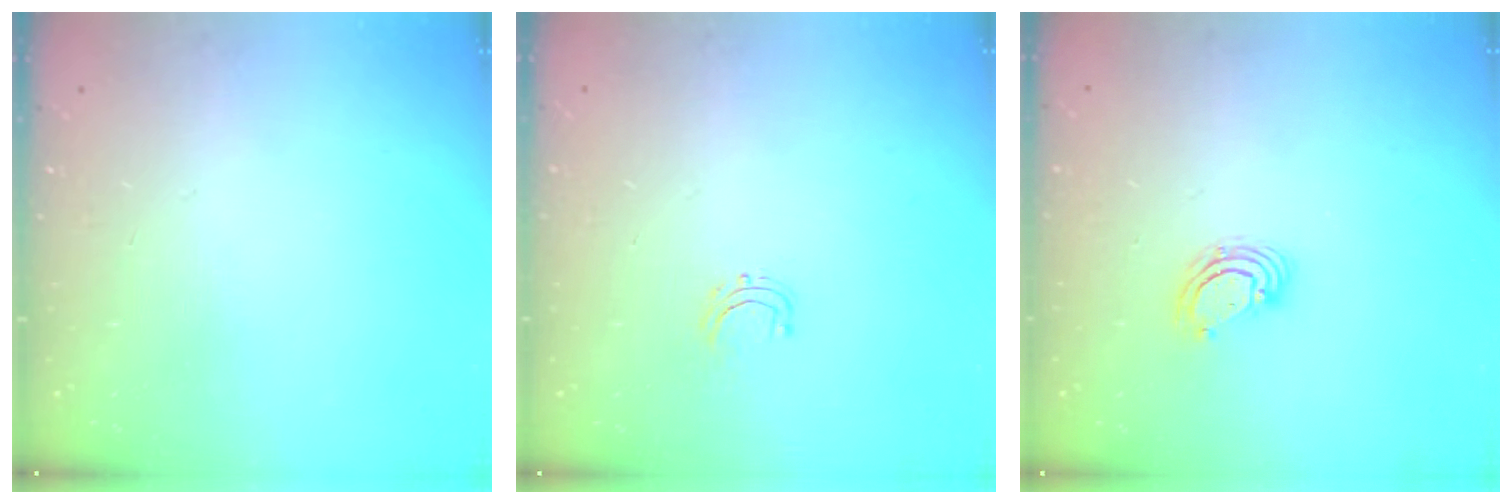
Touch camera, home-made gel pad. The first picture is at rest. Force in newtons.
{"total": 4.0, "press": 4.0, "slide": 0.3}
{"total": 4.4, "press": 4.4, "slide": 0.4}